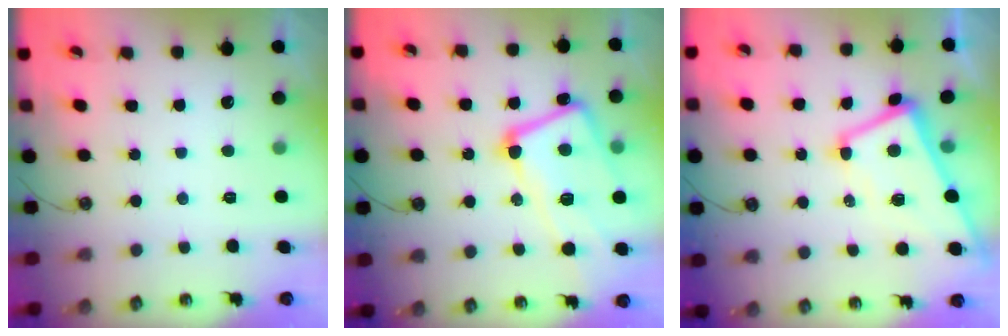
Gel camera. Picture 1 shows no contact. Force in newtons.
{"total": 14.1, "press": 13.9, "slide": 2.2}
{"total": 2.7, "press": 2.5, "slide": 1.1}